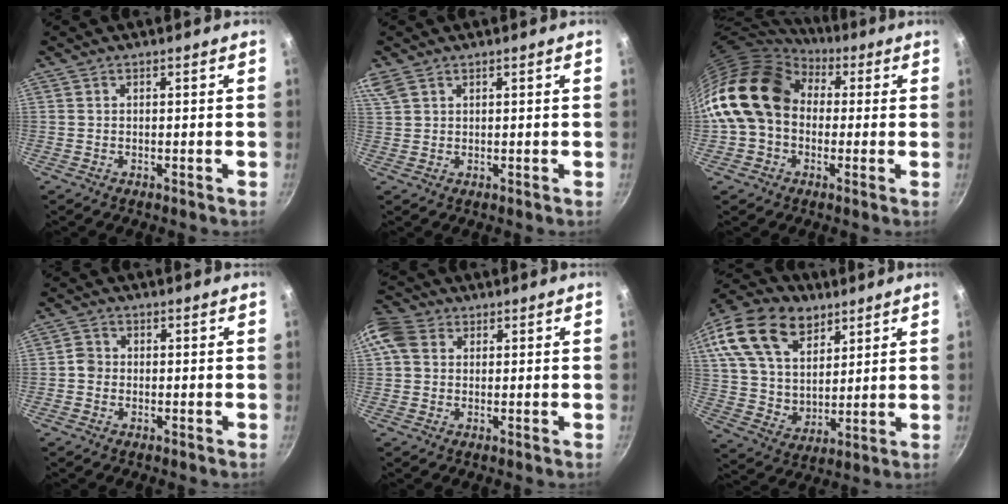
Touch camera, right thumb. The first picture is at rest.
{"total": 4.3, "force": [2.7, 2.7, 2.1], "torque": [-0.044, 0.009, 0.058]}
{"total": 16.9, "force": [2.1, 13.1, 10.4], "torque": [-0.164, 0.035, 0.025]}
{"total": 2.3, "force": [-0.5, 2.1, 0.8], "torque": [-0.004, 0.011, -0.015]}
{"total": 7.2, "force": [1.9, 5.9, 3.8], "torque": [-0.060, 0.011, 0.019]}
{"total": 23.3, "force": [12.2, 15.2, 12.8], "torque": [-0.234, -0.010, 0.223]}